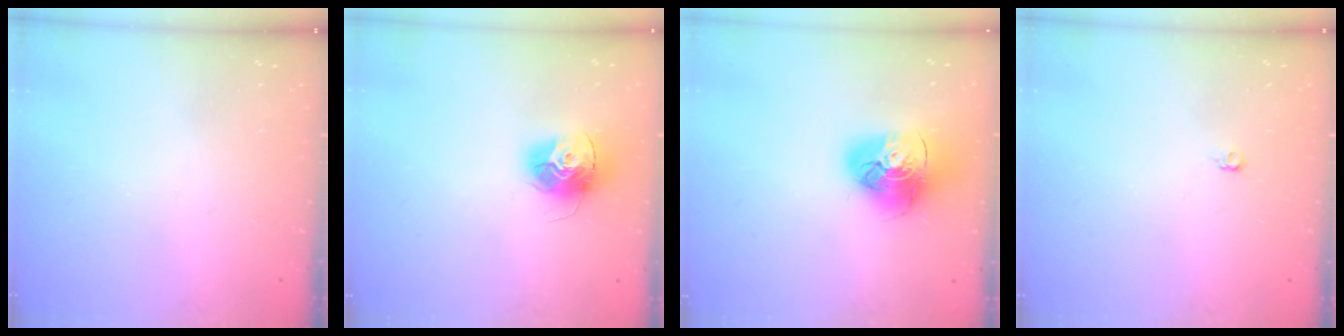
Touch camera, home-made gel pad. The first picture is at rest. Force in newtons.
{"total": 12.9, "press": 12.8, "slide": 1.3}
{"total": 14.9, "press": 14.8, "slide": 1.7}
{"total": 3.9, "press": 3.9, "slide": 0.7}